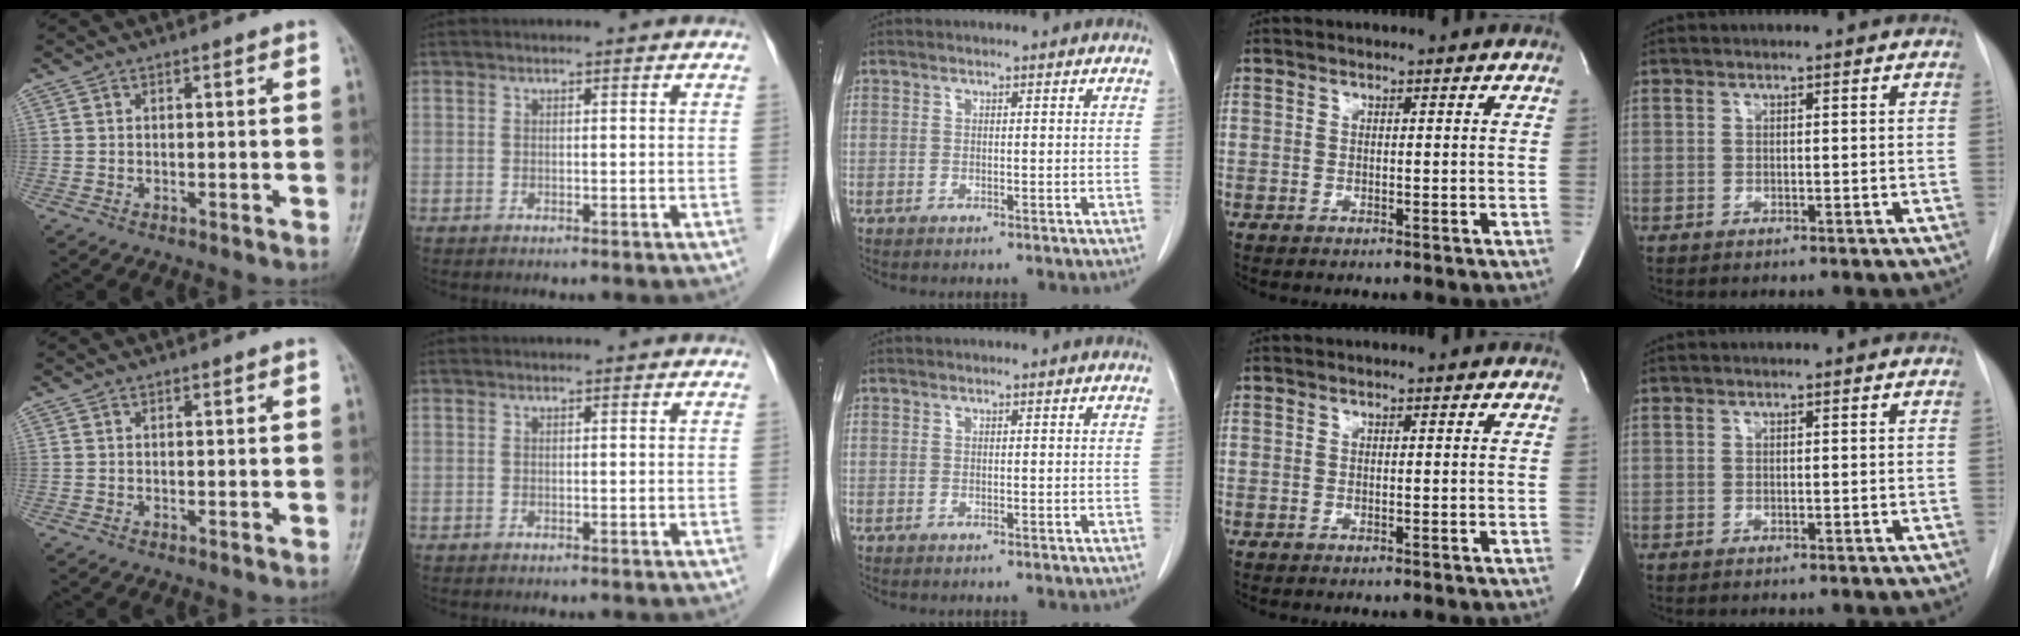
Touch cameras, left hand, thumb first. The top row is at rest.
{}